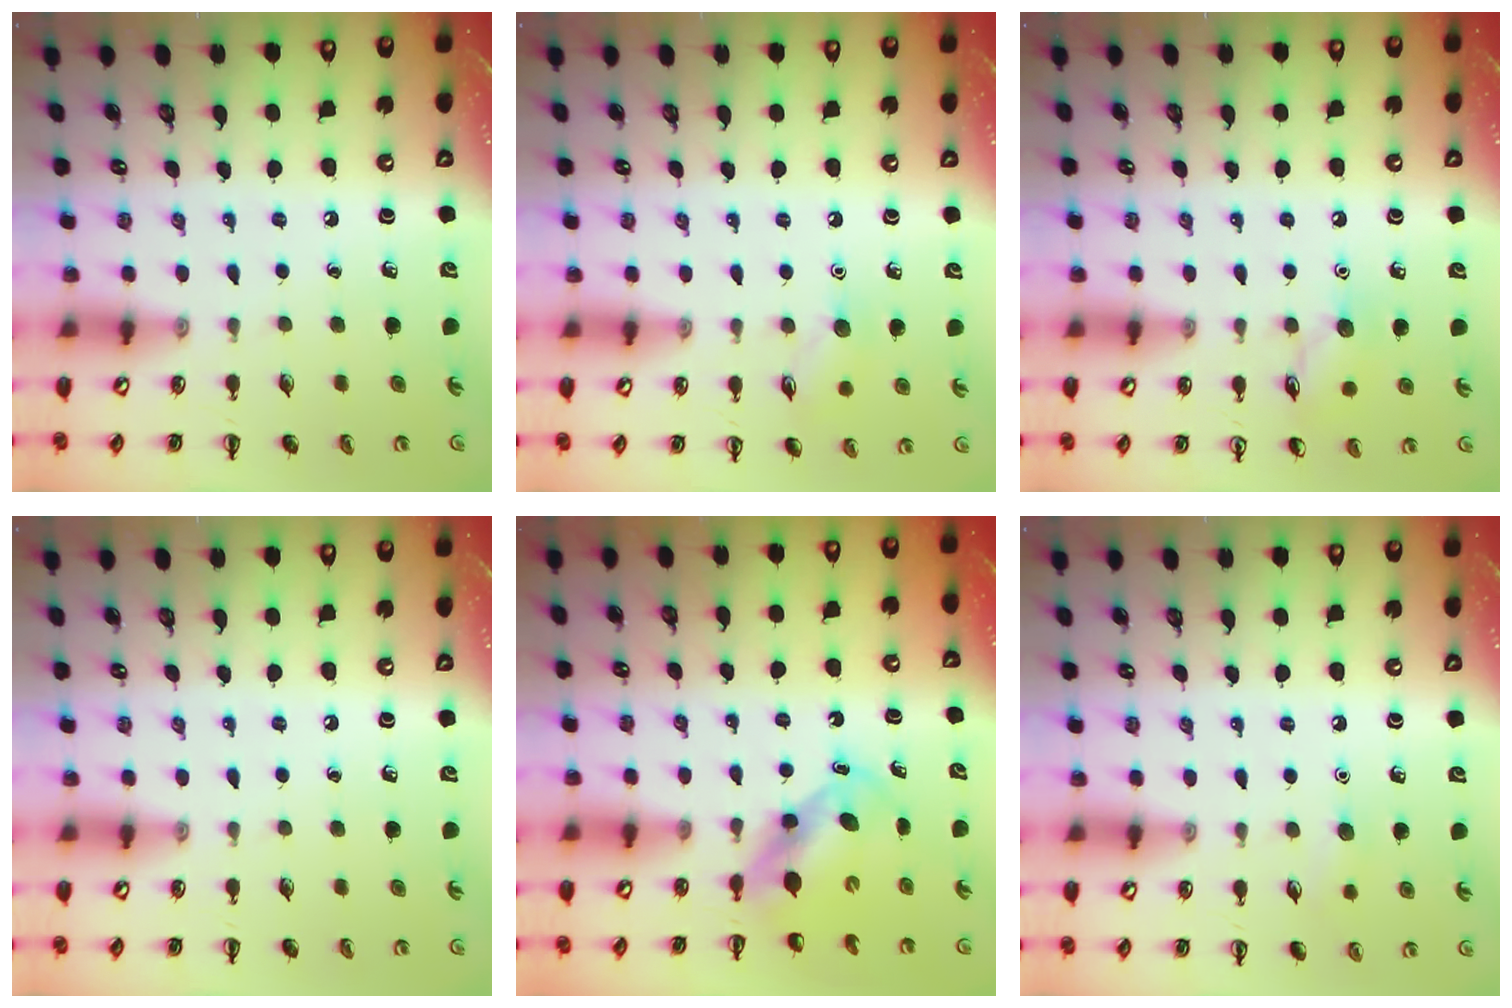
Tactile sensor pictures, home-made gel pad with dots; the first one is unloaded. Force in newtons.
{"total": 6.5, "press": 6.4, "slide": 1.0}
{"total": 6.6, "press": 6.5, "slide": 1.2}
{"total": 0.0}
{"total": 5.7, "press": 5.7, "slide": 0.8}
{"total": 5.2, "press": 5.0, "slide": 1.2}